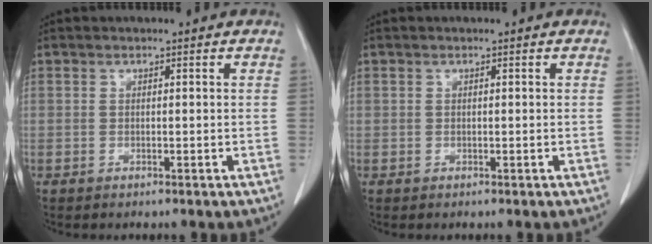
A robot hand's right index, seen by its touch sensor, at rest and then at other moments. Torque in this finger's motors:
{"motor_torque": [0.47, -0.18, 0.19, 0.05]}